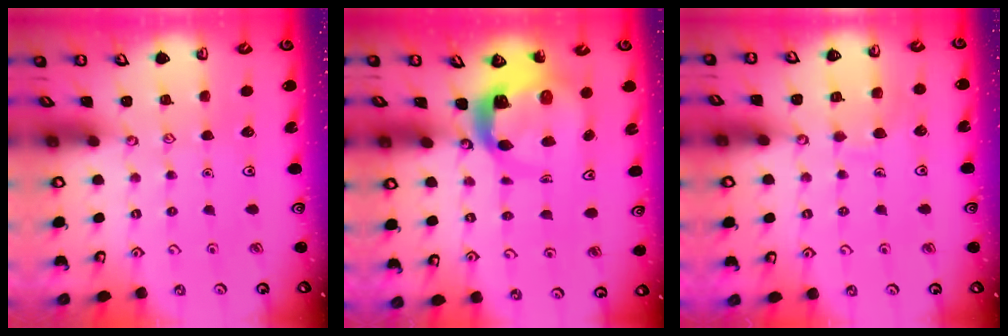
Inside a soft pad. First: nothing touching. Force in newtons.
{"total": 6.6, "press": 6.5, "slide": 0.8}
{"total": 6.7, "press": 6.6, "slide": 0.7}